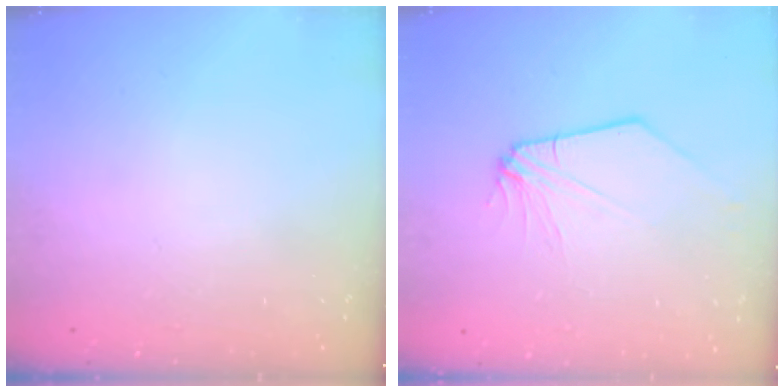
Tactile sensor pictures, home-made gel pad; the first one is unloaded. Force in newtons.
{"total": 0.0}